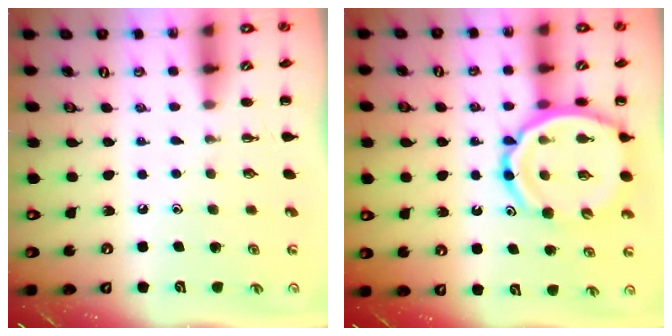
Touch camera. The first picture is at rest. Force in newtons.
{"total": 16.2, "press": 15.9, "slide": 3.5}